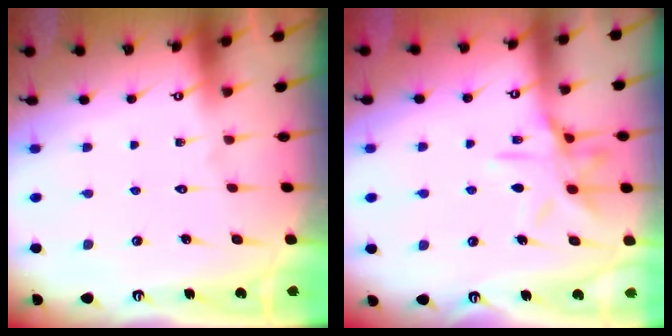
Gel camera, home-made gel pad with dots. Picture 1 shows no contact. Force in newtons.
{"total": 12.6, "press": 12.6, "slide": 1.0}